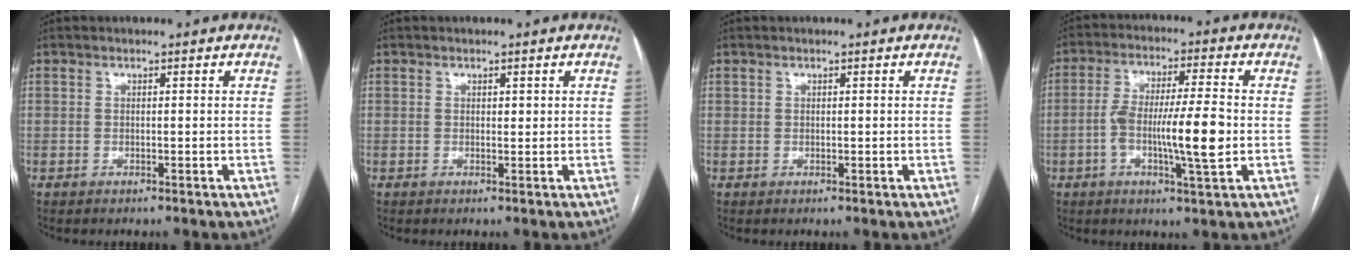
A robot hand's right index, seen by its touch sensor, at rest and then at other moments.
{"total": 0.6, "force": [0.3, 0.4, 0.4], "torque": [-0.003, -0.001, 0.004]}
{"total": 0.5, "force": [0.3, 0.4, 0.2], "torque": [0.005, 0.000, 0.004]}
{"total": 11.0, "force": [-1.9, 0.9, 10.8], "torque": [-0.192, 0.004, -0.036]}